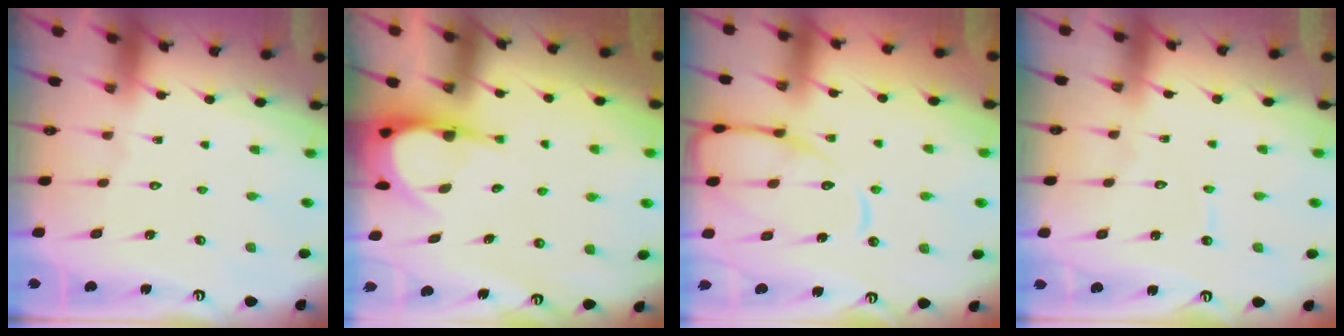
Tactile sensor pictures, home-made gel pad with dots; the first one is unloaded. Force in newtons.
{"total": 5.8, "press": 5.8, "slide": 0.6}
{"total": 12.2, "press": 12.1, "slide": 1.6}
{"total": 4.2, "press": 4.2, "slide": 0.3}